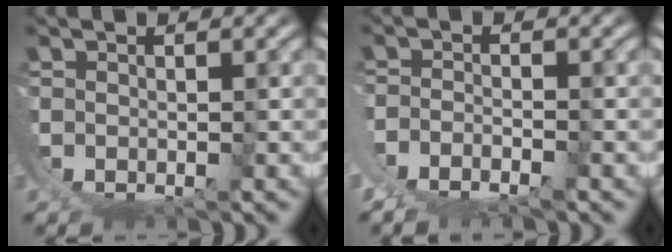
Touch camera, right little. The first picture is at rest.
{"total": 3.9, "force": [-0.8, 3.1, 2.1], "torque": [-0.048, -0.012, -0.013]}